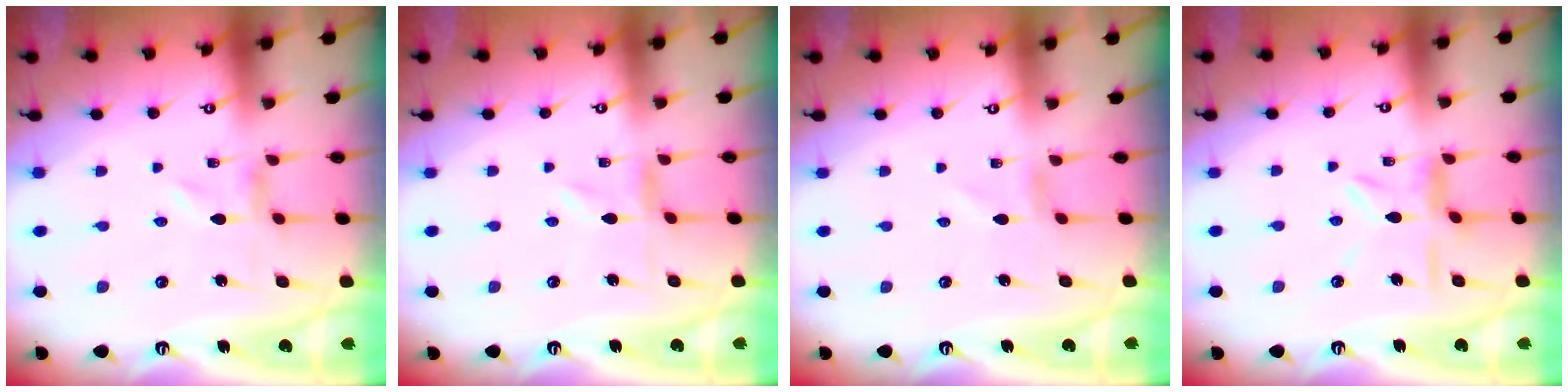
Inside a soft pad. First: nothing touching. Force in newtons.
{"total": 0.5, "press": 0.5, "slide": 0.2}
{"total": 0.0}
{"total": 7.8, "press": 7.8, "slide": 0.7}